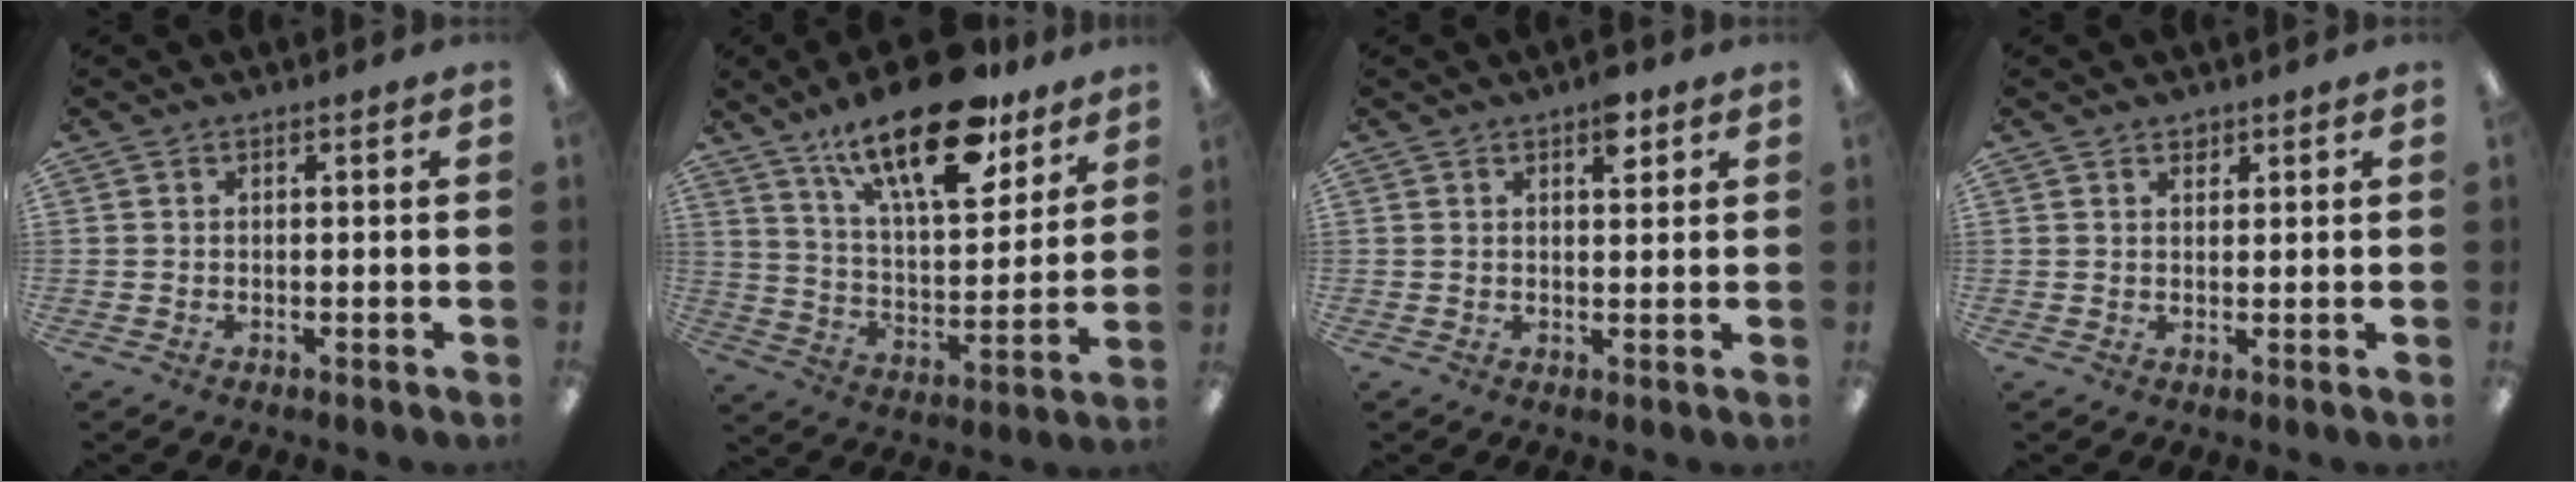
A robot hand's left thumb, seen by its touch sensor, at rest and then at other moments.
{"total": 22.3, "force": [15.6, 8.1, 13.7], "torque": [-0.224, -0.086, 0.263]}
{"total": 4.7, "force": [2.8, 2.2, 3.2], "torque": [-0.029, -0.012, 0.040]}
{"total": 1.5, "force": [1.2, 0.7, 0.2], "torque": [0.004, -0.004, 0.022]}